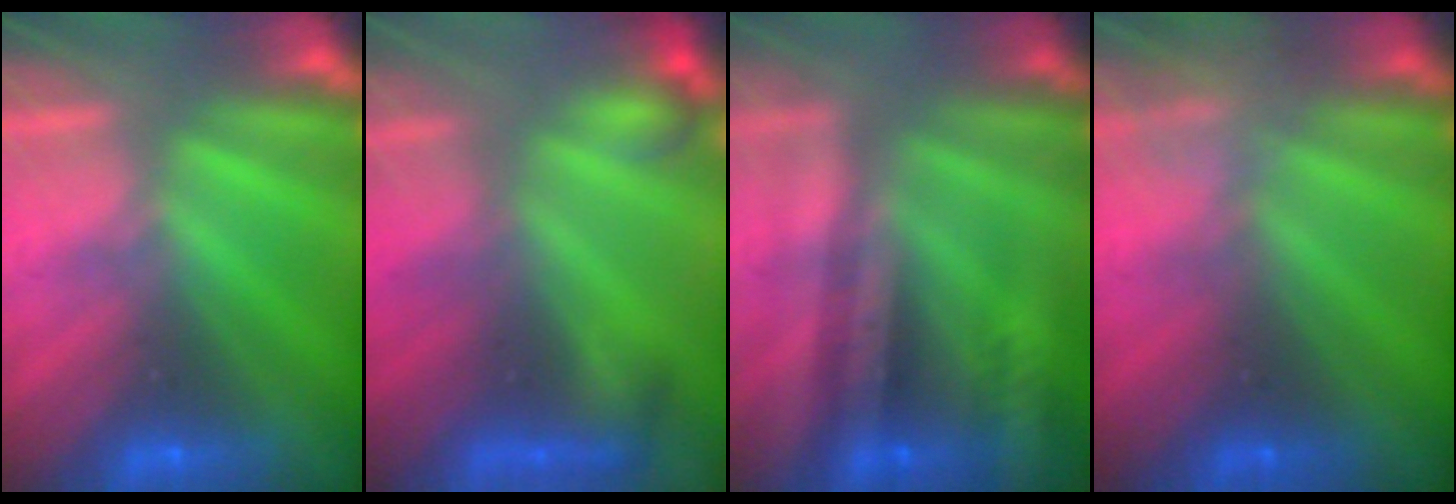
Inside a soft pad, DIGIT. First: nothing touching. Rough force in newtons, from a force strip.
{"total": 6.0}
{"total": 2.6}
{"total": 2.3}